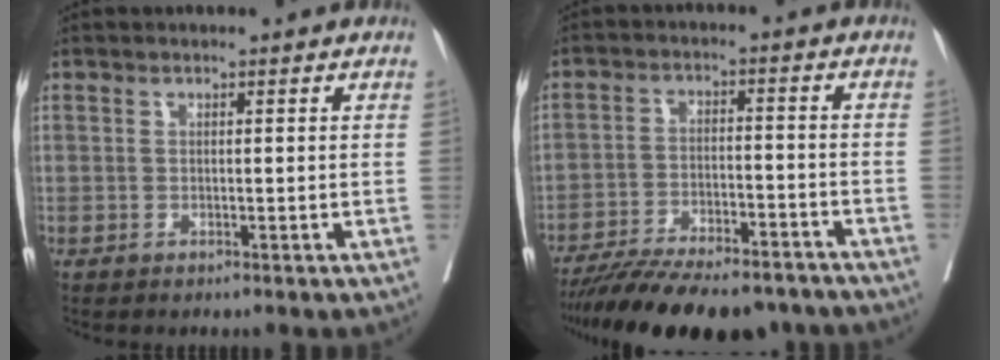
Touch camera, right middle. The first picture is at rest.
{"total": 18.9, "force": [-16.2, 4.8, 8.6], "torque": [-0.142, -0.008, -0.240]}